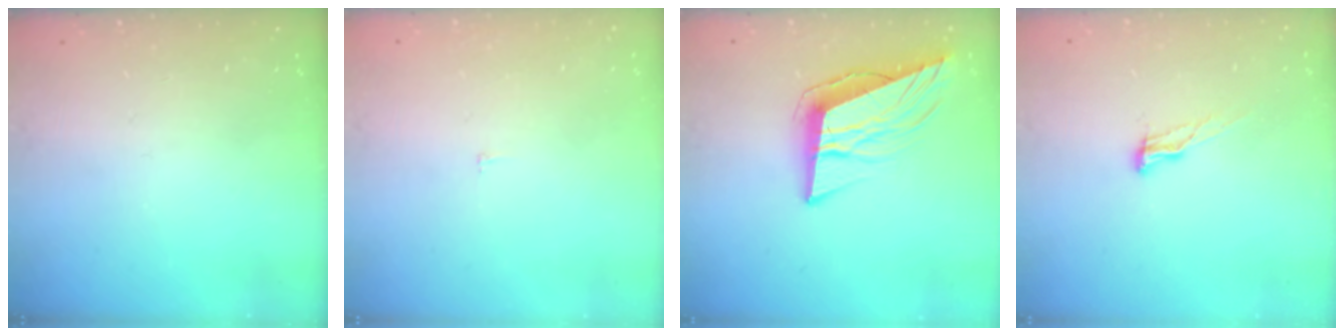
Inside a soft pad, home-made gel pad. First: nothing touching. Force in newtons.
{"total": 2.3, "press": 2.3, "slide": 0.2}
{"total": 12.1, "press": 11.5, "slide": 3.6}
{"total": 6.2, "press": 6.1, "slide": 0.7}